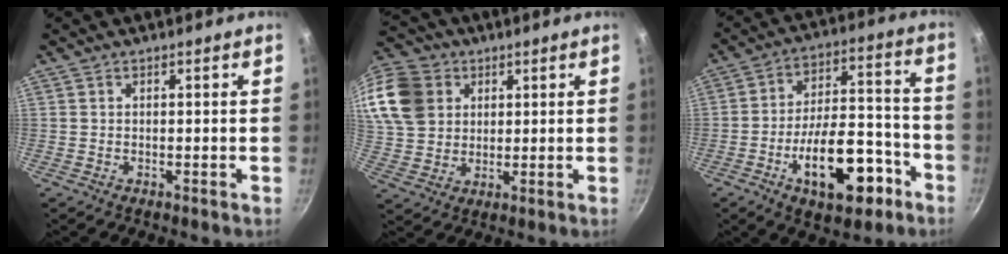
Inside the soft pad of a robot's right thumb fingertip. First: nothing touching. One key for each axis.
{"total": 19.5, "fx": 6.9, "fy": 15.5, "fz": 9.5, "tx": -0.208, "ty": 0.020, "tz": 0.138}
{"total": 18.4, "fx": -8.1, "fy": 8.9, "fz": 13.9, "tx": -0.181, "ty": 0.066, "tz": -0.114}